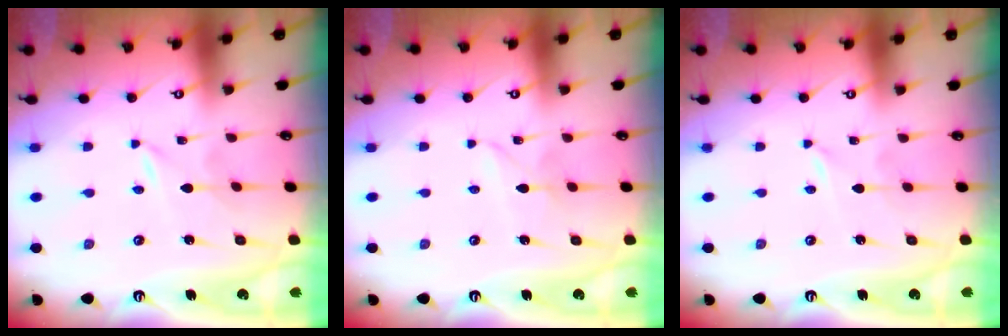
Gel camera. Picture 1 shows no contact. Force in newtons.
{"total": 2.9, "press": 2.9, "slide": 0.3}
{"total": 0.0}